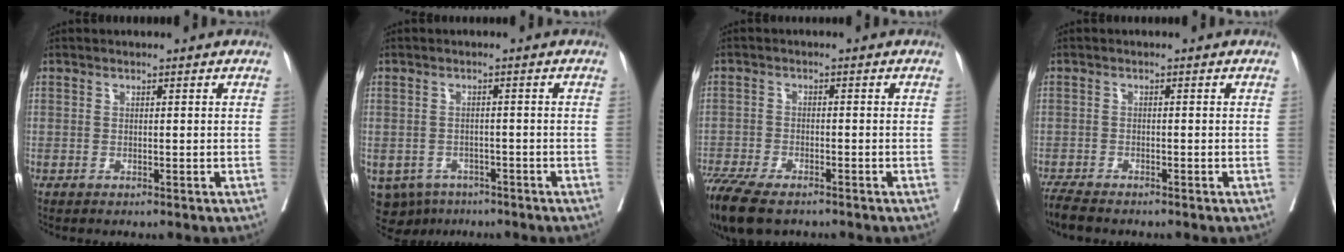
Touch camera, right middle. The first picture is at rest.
{"total": 8.2, "force": [-5.3, 5.8, 2.3], "torque": [-0.056, -0.003, -0.071]}
{"total": 11.3, "force": [-8.6, 3.6, 6.3], "torque": [-0.124, -0.015, -0.143]}
{"total": 4.0, "force": [-3.6, 0.5, 1.8], "torque": [-0.033, -0.012, -0.064]}